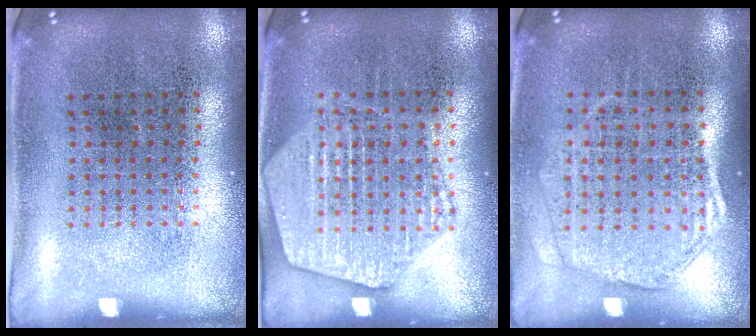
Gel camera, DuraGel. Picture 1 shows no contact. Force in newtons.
{"total": 1.8, "press": 1.8, "slide": 0.2}
{"total": 1.7, "press": 1.5, "slide": 0.7}